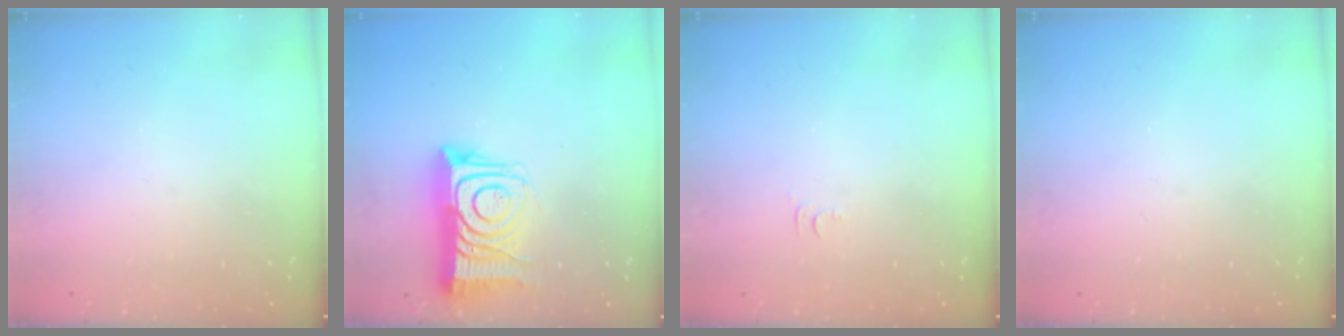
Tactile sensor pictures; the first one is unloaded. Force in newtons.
{"total": 15.0, "press": 14.9, "slide": 1.1}
{"total": 3.5, "press": 3.5, "slide": 0.4}
{"total": 0.0}